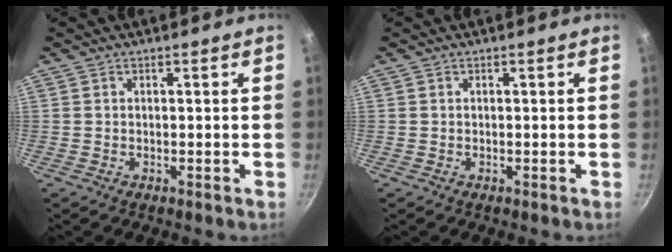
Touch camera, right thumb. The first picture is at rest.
{"total": 0.0}